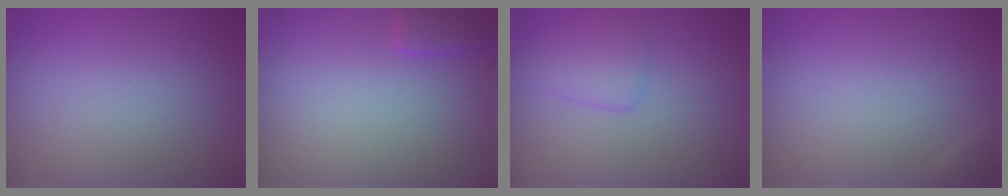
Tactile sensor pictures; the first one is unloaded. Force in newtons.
{"total": 1.7, "press": 1.7, "slide": 0.1}
{"total": 2.2, "press": 2.2, "slide": 0.1}
{"total": 0.6, "press": 0.5, "slide": 0.1}